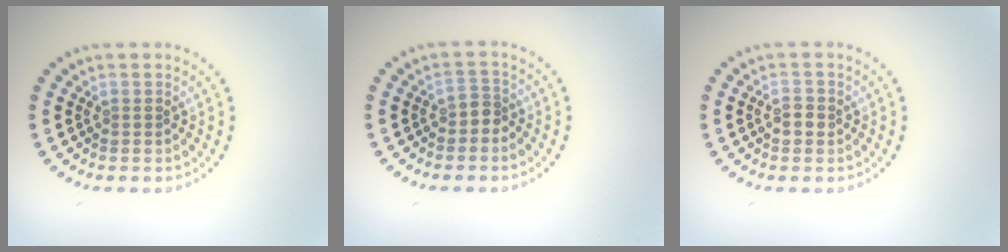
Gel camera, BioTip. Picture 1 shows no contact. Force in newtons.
{"total": 1.4, "press": 1.1, "slide": 0.8}
{"total": 1.2, "press": 1.2, "slide": 0.1}